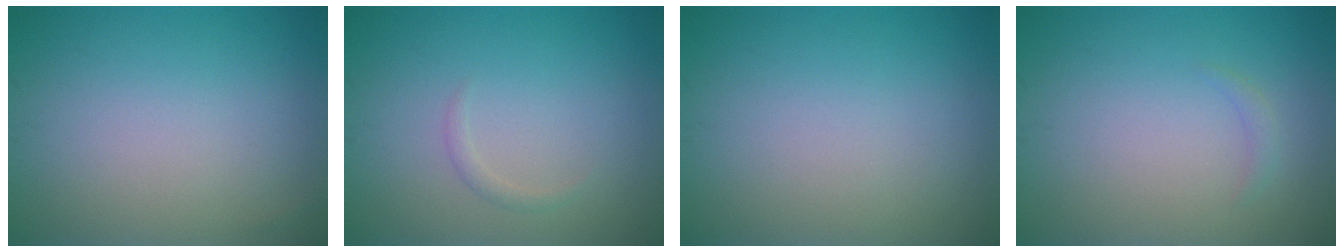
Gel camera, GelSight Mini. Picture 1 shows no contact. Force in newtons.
{"total": 0.8, "press": 0.8, "slide": 0.0}
{"total": 0.0}
{"total": 0.7, "press": 0.7, "slide": 0.1}